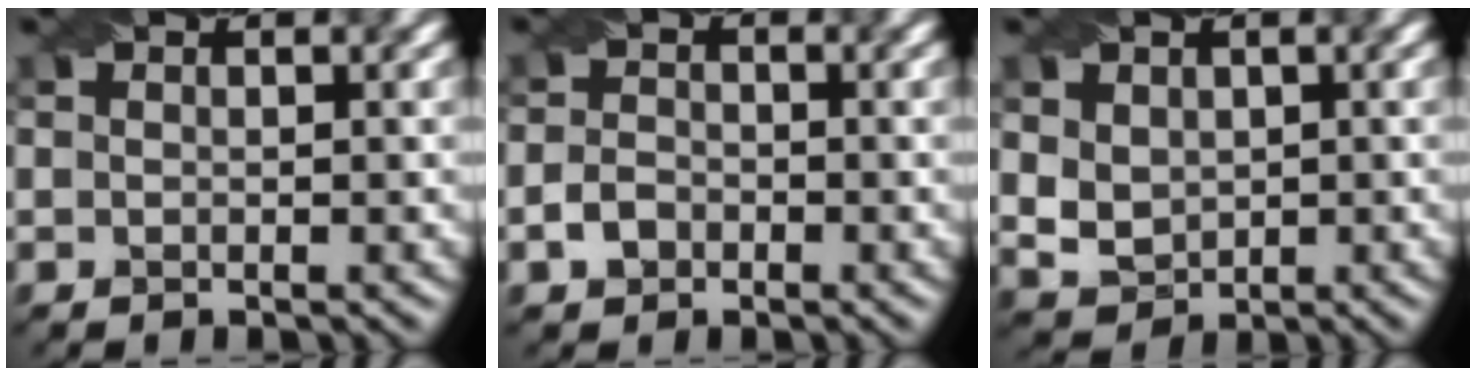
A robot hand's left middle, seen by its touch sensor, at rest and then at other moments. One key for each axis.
{"total": 1.8, "fx": -0.9, "fy": 1.4, "fz": 0.7, "tx": -0.014, "ty": 0.000, "tz": -0.020}
{"total": 3.8, "fx": 1.2, "fy": 3.1, "fz": 1.8, "tx": -0.054, "ty": 0.009, "tz": 0.033}